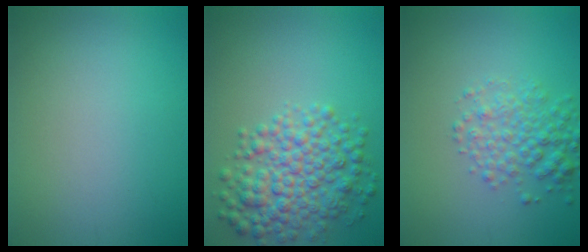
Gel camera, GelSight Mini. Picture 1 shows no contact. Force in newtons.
{"total": 6.2, "press": 6.2, "slide": 0.0}
{"total": 3.8, "press": 3.8, "slide": 0.1}